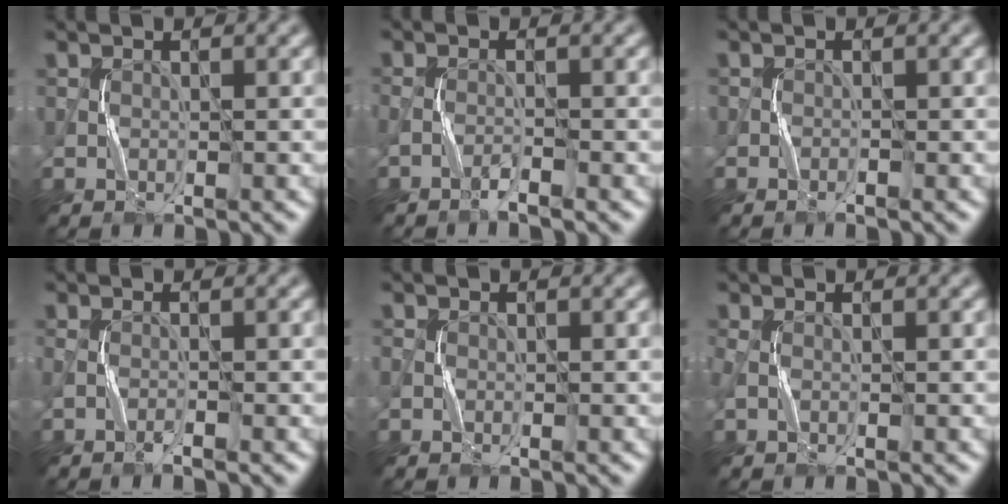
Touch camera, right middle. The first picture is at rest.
{"total": 1.4, "force": [-1.0, 0.1, 0.9], "torque": [-0.020, 0.002, -0.025]}
{"total": 0.5, "force": [-0.4, 0.1, 0.3], "torque": [-0.005, 0.003, -0.007]}
{"total": 1.1, "force": [-0.7, 0.2, 0.9], "torque": [-0.022, 0.002, -0.016]}
{"total": 0.9, "force": [-0.4, 0.8, 0.2], "torque": [-0.003, -0.001, -0.010]}
{"total": 1.0, "force": [0.0, 0.6, 0.8], "torque": [-0.023, 0.002, -0.003]}